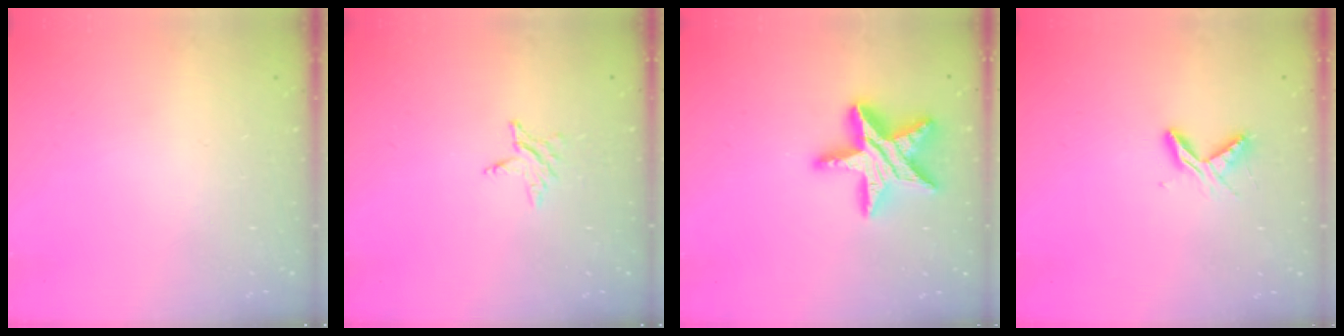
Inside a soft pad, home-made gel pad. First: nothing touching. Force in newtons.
{"total": 2.8, "press": 2.8, "slide": 0.3}
{"total": 18.6, "press": 18.5, "slide": 1.5}
{"total": 5.4, "press": 5.4, "slide": 0.5}